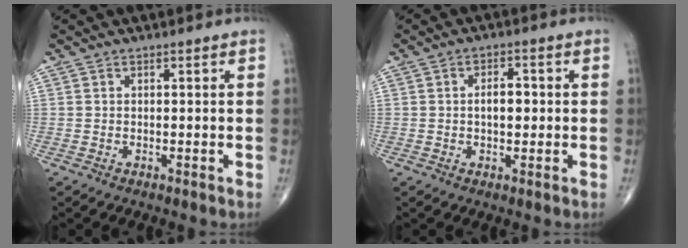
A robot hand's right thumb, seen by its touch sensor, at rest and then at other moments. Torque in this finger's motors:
{"motor_torque": [0.55, 0.51, 0.11, -0.16, 0.01]}